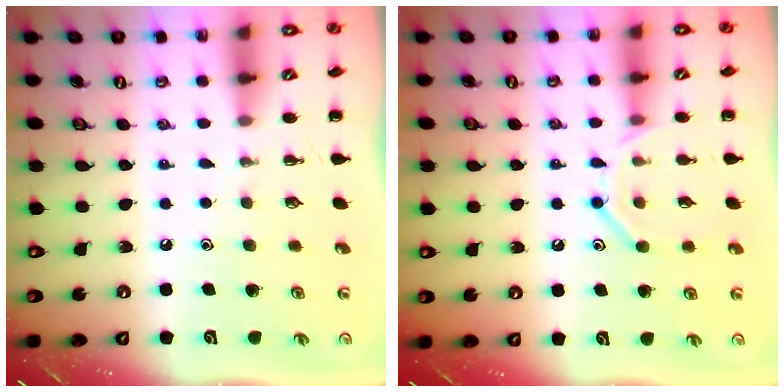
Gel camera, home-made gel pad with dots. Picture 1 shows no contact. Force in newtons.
{"total": 10.3, "press": 10.3, "slide": 1.0}